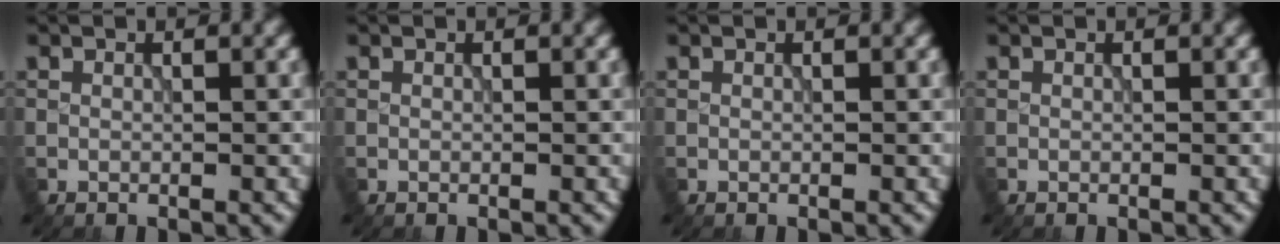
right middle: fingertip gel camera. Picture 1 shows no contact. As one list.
[{"total": 0.0}, {"total": 0.0}, {"total": 0.0}]